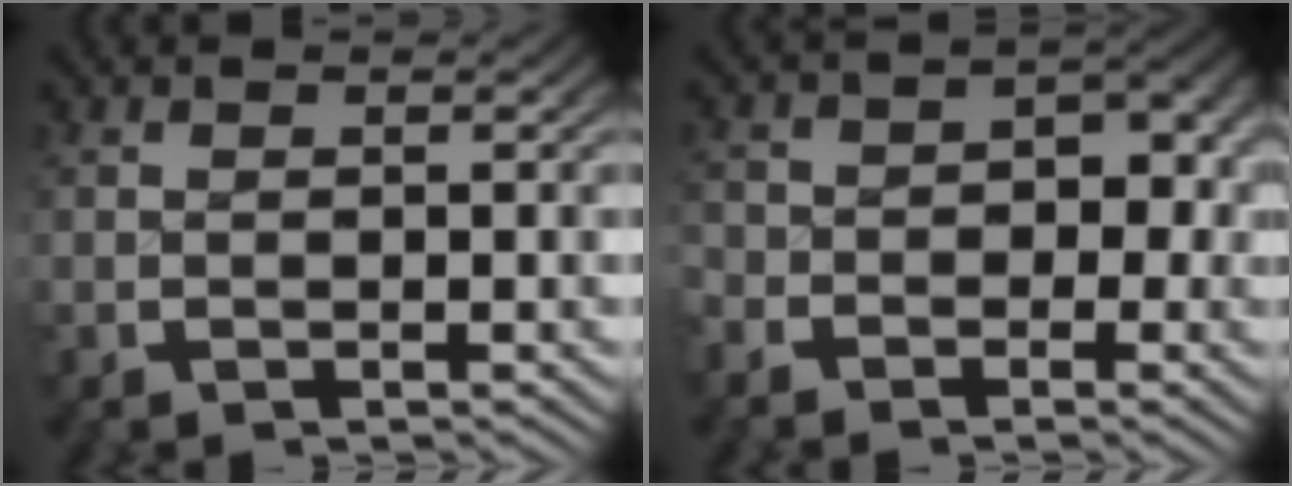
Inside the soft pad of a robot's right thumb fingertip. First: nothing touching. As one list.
[{"total": 4.1, "force": [-1.3, 3.1, 2.2], "torque": [-0.024, -0.015, -0.025]}]